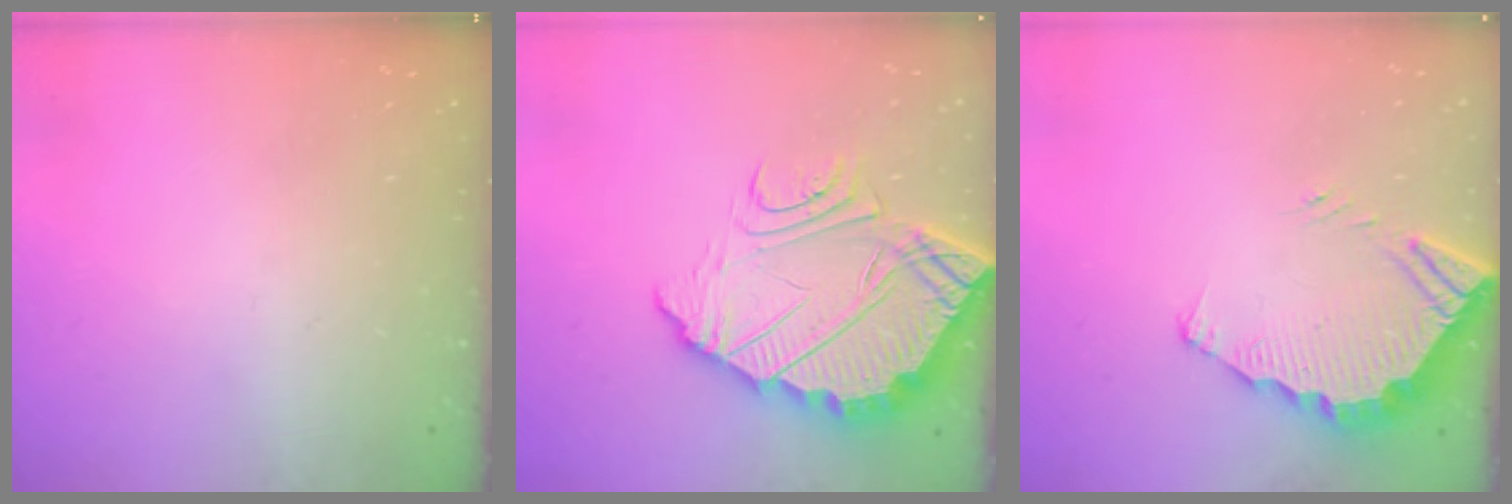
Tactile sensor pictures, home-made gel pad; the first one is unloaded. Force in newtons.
{"total": 8.1, "press": 8.1, "slide": 0.7}
{"total": 3.8, "press": 3.8, "slide": 0.2}